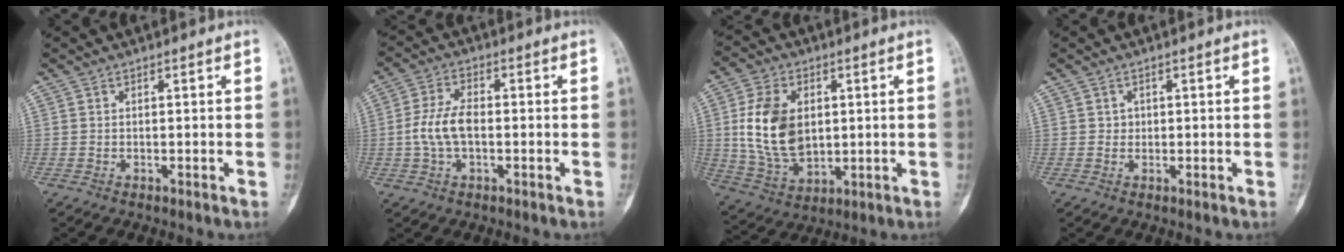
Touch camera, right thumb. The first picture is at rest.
{"total": 7.3, "force": [-0.8, 3.9, 6.1], "torque": [-0.132, 0.017, -0.018]}
{"total": 14.8, "force": [1.9, 10.0, 10.8], "torque": [-0.185, -0.008, 0.046]}
{"total": 1.2, "force": [0.2, 1.1, 0.3], "torque": [0.003, 0.003, 0.003]}